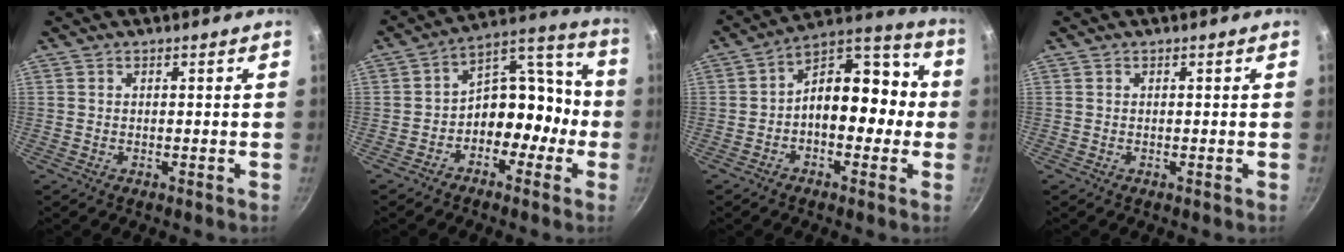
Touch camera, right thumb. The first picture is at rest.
{"total": 13.1, "force": [-3.1, 8.6, 9.3], "torque": [-0.086, 0.058, -0.061]}
{"total": 14.9, "force": [-0.8, 8.8, 12.0], "torque": [-0.137, 0.049, -0.028]}
{"total": 0.0}